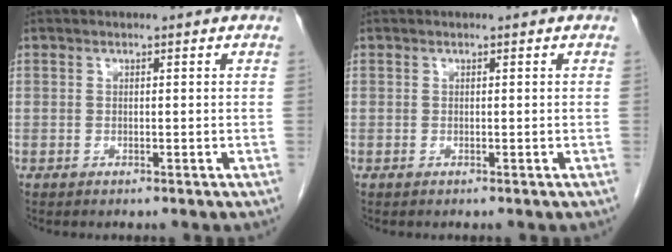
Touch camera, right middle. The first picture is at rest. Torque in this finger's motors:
{"motor_torque": [0.00, 0.00, -0.02, 0.00]}